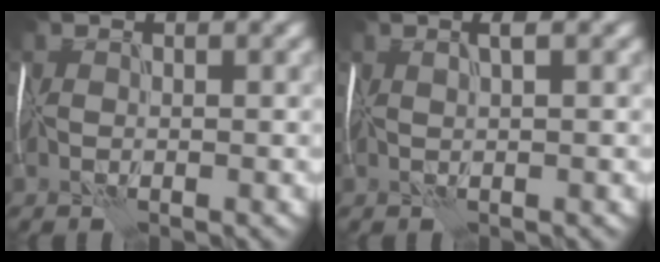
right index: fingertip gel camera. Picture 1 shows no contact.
{"total": 1.2, "force": [0.7, -0.4, 0.9], "torque": [-0.018, 0.004, 0.012]}